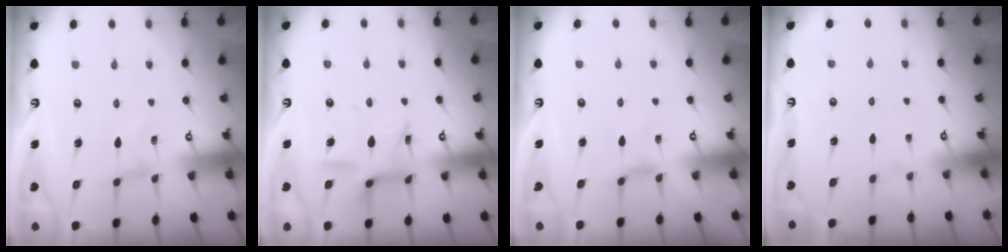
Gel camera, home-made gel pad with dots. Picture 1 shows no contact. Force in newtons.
{"total": 12.7, "press": 12.6, "slide": 0.9}
{"total": 2.3, "press": 2.3, "slide": 0.5}
{"total": 0.0}